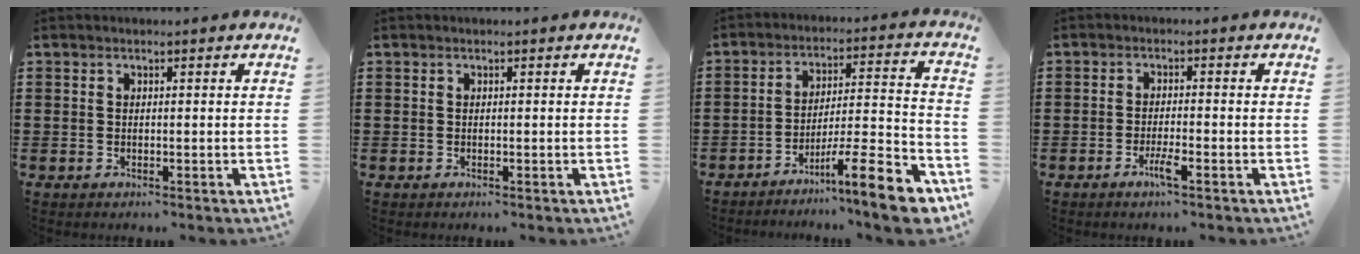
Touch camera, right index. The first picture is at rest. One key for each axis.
{"total": 0.0}
{"total": 12.1, "fx": -8.6, "fy": 1.2, "fz": 8.4, "tx": -0.113, "ty": 0.018, "tz": -0.159}
{"total": 3.1, "fx": -1.7, "fy": 0.3, "fz": 2.5, "tx": -0.057, "ty": -0.008, "tz": -0.034}